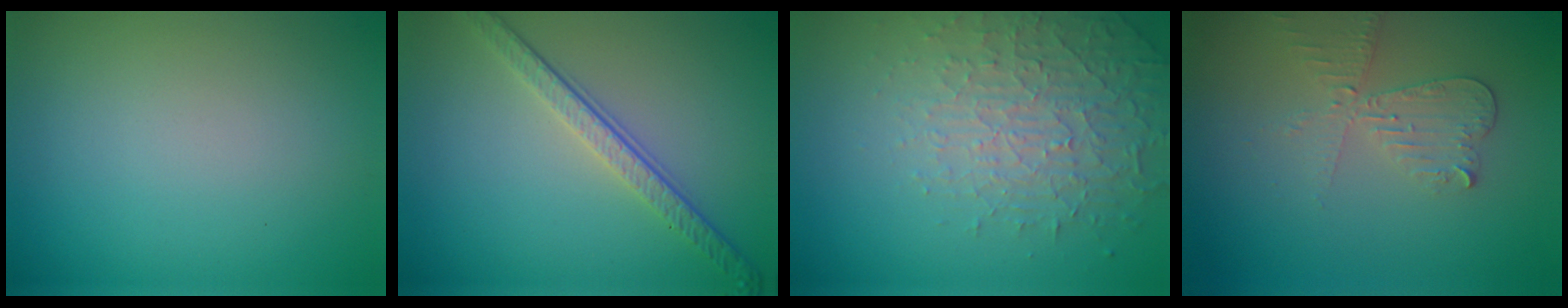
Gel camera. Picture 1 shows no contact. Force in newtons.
{"total": 3.9, "press": 2.8, "slide": 2.7}
{"total": 4.6, "press": 3.4, "slide": 3.1}
{"total": 3.0, "press": 2.8, "slide": 1.1}